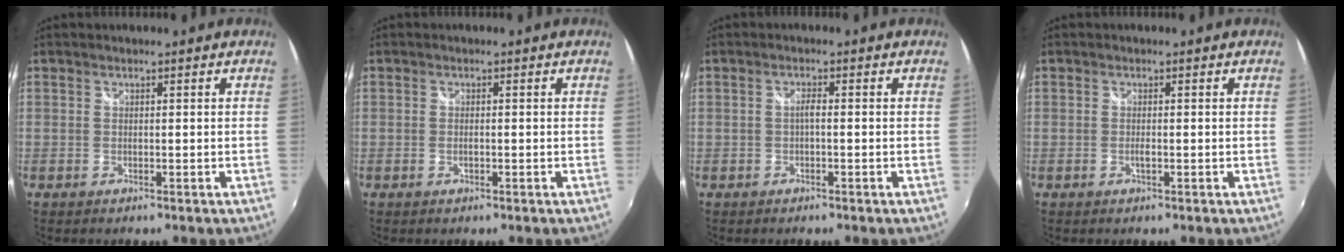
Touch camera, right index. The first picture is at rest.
{"total": 1.2, "force": [-0.4, 0.5, 1.0], "torque": [-0.021, -0.002, -0.008]}
{"total": 1.2, "force": [-0.4, 0.2, 1.2], "torque": [-0.022, 0.004, -0.008]}
{"total": 1.2, "force": [-0.4, 0.1, 1.1], "torque": [-0.021, -0.001, -0.008]}